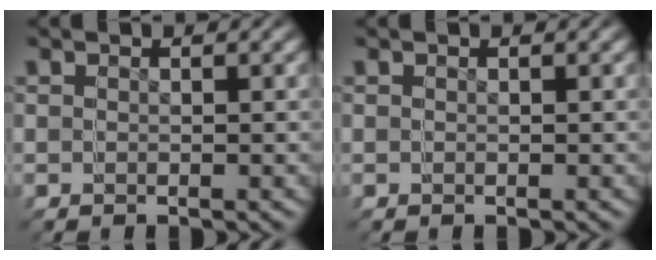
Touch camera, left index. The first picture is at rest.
{"total": 0.0}